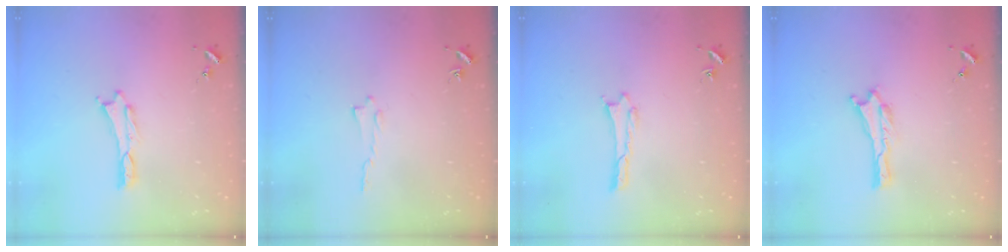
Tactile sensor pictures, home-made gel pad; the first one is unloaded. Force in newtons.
{"total": 0.0}
{"total": 0.0}
{"total": 0.0}